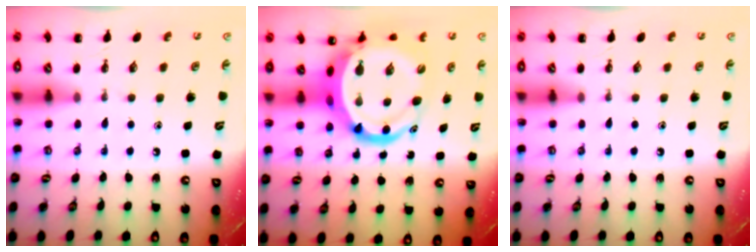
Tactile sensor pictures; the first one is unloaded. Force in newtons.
{"total": 13.2, "press": 12.7, "slide": 3.6}
{"total": 0.0}